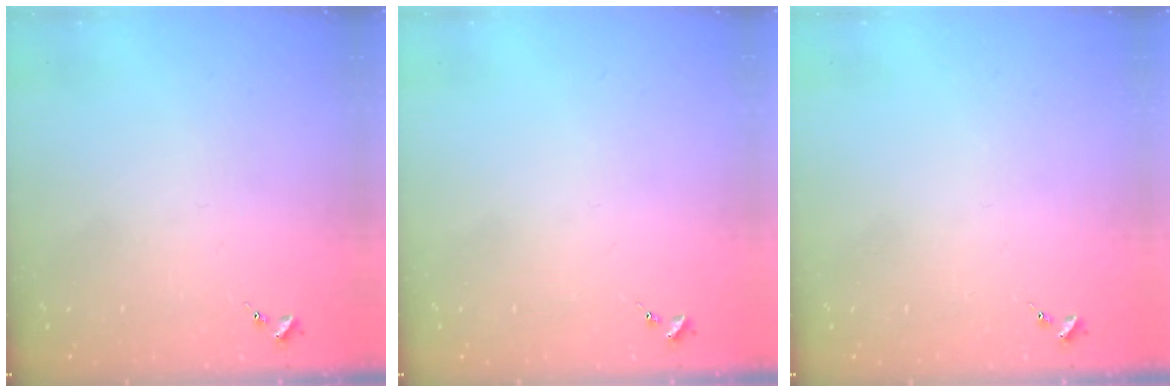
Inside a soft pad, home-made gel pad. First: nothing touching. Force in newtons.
{"total": 0.0}
{"total": 0.0}